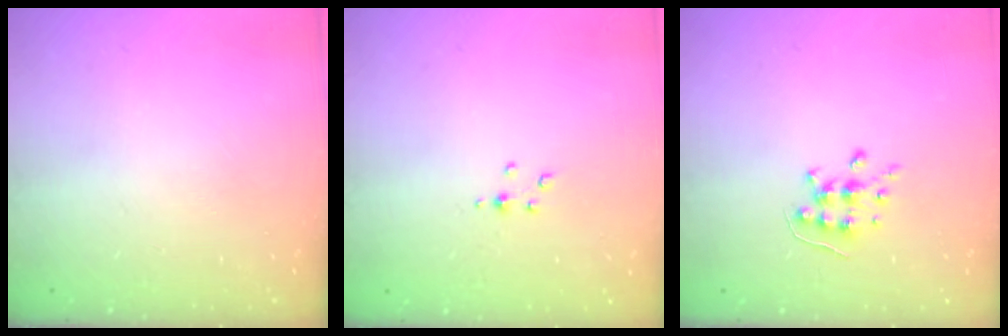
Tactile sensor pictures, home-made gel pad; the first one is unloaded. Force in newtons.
{"total": 3.1, "press": 3.1, "slide": 0.4}
{"total": 6.1, "press": 6.1, "slide": 0.4}